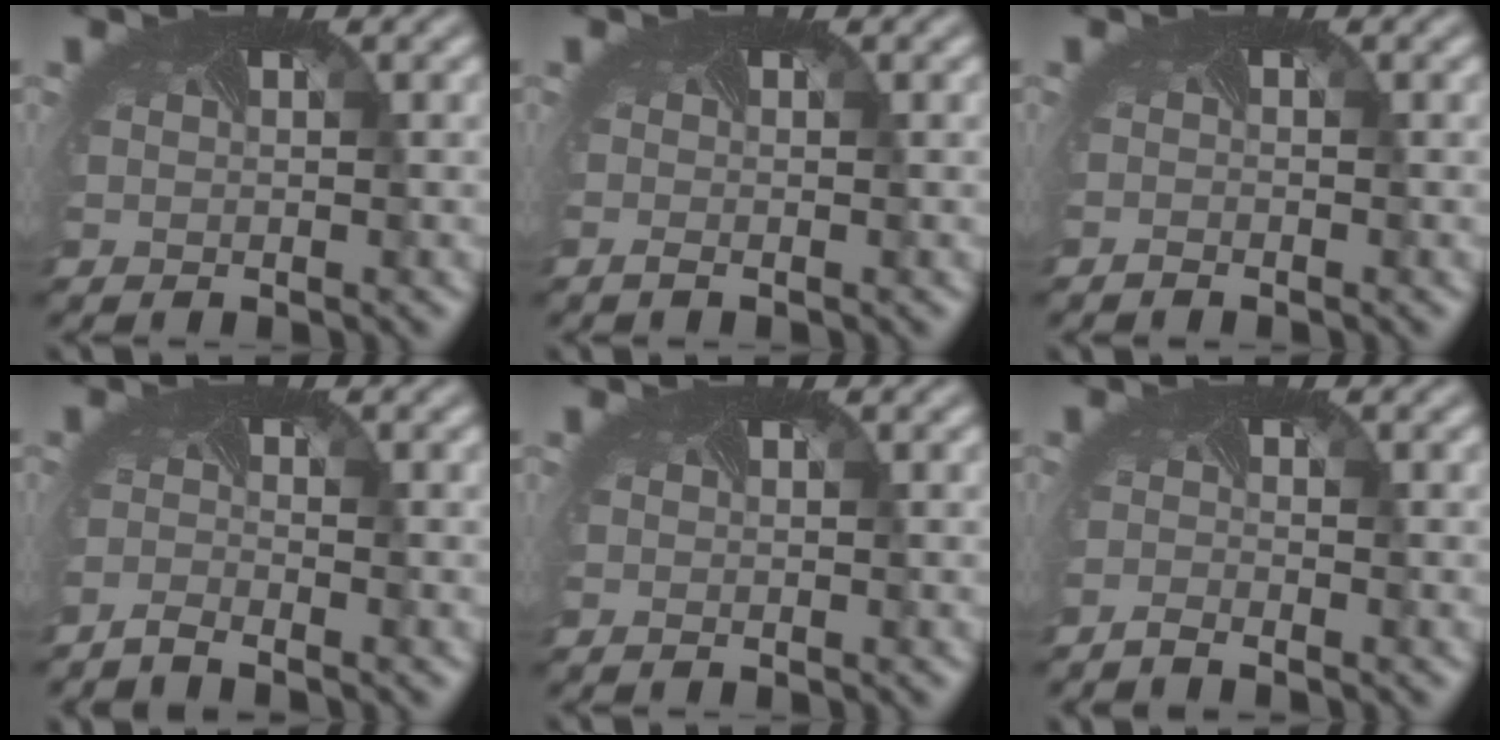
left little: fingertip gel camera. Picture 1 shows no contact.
{"total": 0.8, "force": [-0.7, -0.1, 0.3], "torque": [-0.016, -0.004, -0.013]}
{"total": 0.8, "force": [-0.8, 0.0, -0.2], "torque": [-0.003, -0.003, -0.016]}
{"total": 2.0, "force": [-2.0, -0.2, 0.0], "torque": [-0.007, -0.009, -0.042]}
{"total": 0.0}
{"total": 1.6, "force": [-1.5, -0.3, -0.2], "torque": [-0.007, -0.009, -0.032]}